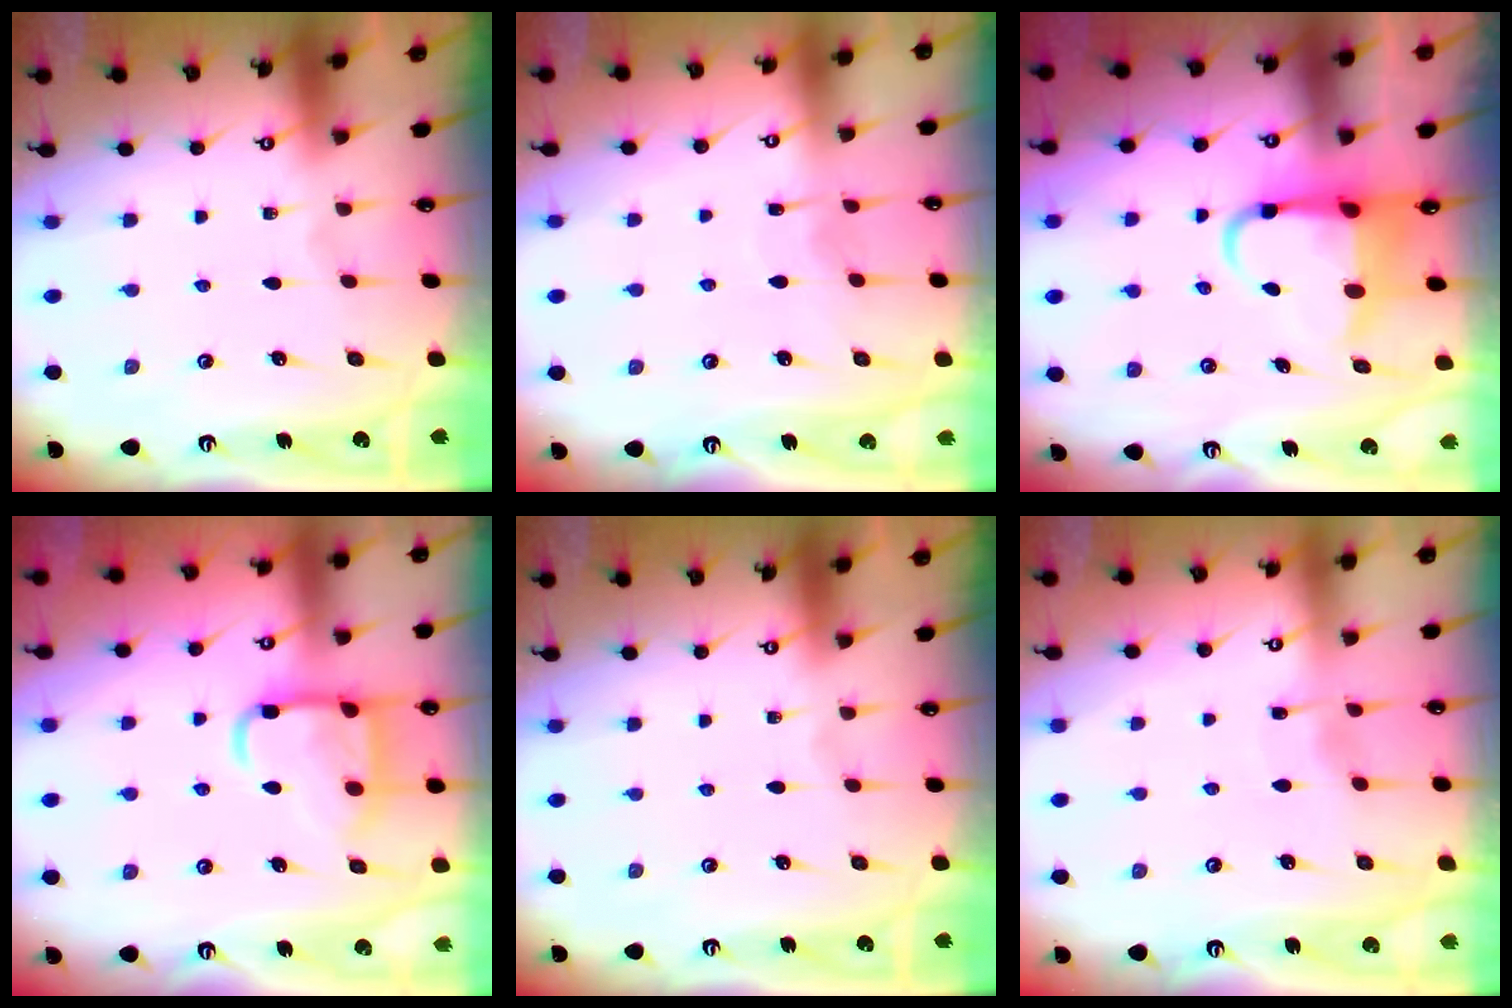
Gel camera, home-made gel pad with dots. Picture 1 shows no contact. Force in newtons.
{"total": 5.7, "press": 5.6, "slide": 0.6}
{"total": 6.8, "press": 6.6, "slide": 1.6}
{"total": 13.6, "press": 13.5, "slide": 1.6}
{"total": 0.0}
{"total": 4.0, "press": 3.9, "slide": 0.5}